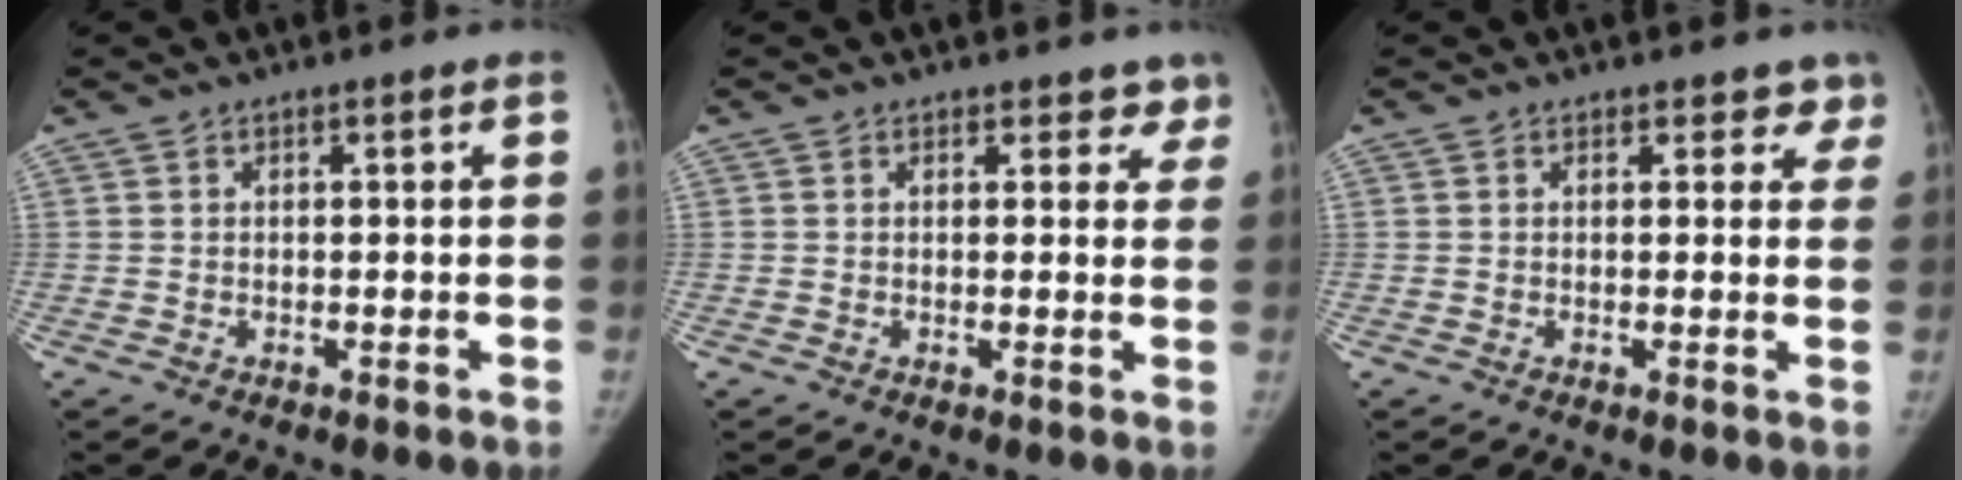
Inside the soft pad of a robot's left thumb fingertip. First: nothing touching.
{"total": 3.6, "force": [3.0, 2.0, 0.4], "torque": [0.036, -0.013, 0.018]}
{"total": 3.5, "force": [2.8, 2.0, 0.5], "torque": [0.036, -0.012, 0.016]}